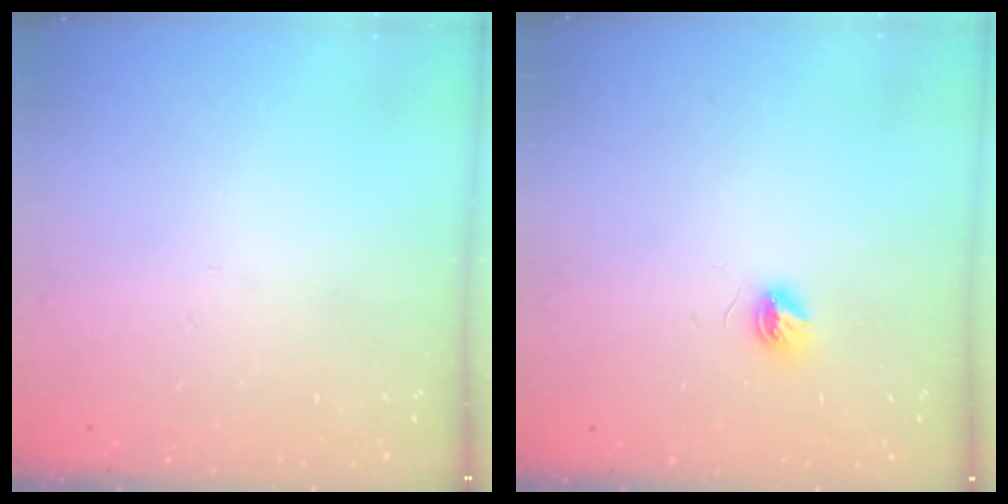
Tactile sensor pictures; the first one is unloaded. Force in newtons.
{"total": 4.9, "press": 4.9, "slide": 0.4}